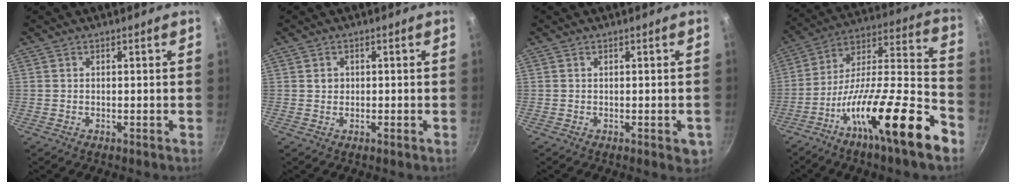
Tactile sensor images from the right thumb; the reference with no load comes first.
{"total": 1.4, "force": [0.1, 1.3, 0.5], "torque": [-0.004, 0.004, 0.001]}
{"total": 3.1, "force": [-0.8, 1.5, 2.7], "torque": [-0.019, 0.000, -0.008]}
{"total": 25.6, "force": [-13.0, 5.7, 21.3], "torque": [-0.302, 0.076, -0.229]}